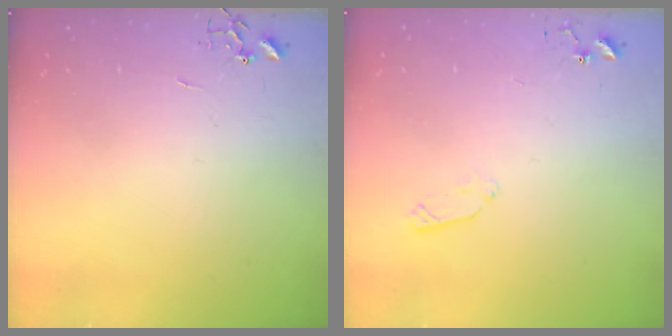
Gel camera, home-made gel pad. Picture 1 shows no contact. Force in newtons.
{"total": 5.6, "press": 5.6, "slide": 0.8}